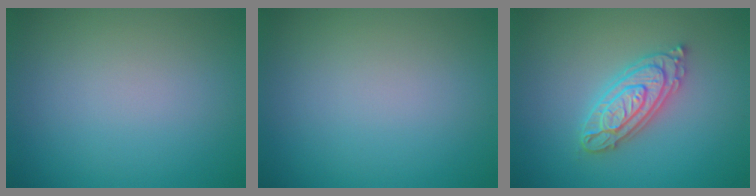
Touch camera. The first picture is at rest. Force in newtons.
{"total": 0.0}
{"total": 4.3, "press": 4.2, "slide": 0.8}